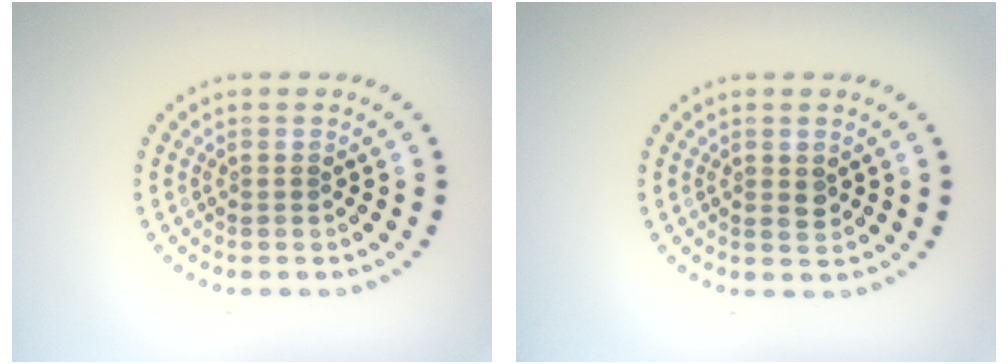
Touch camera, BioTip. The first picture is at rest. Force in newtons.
{"total": 1.1, "press": 1.1, "slide": 0.1}